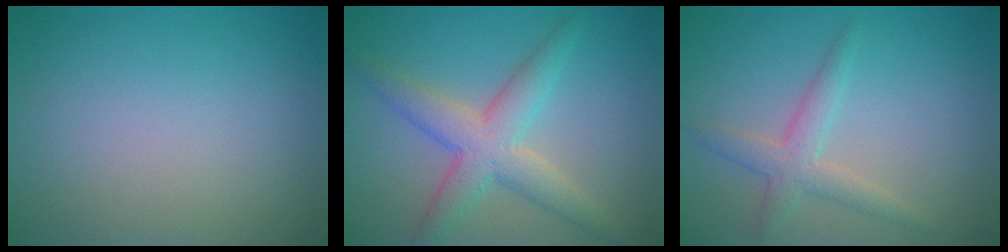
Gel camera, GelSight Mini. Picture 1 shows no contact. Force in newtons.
{"total": 5.0, "press": 5.0, "slide": 0.3}
{"total": 2.7, "press": 2.7, "slide": 0.2}